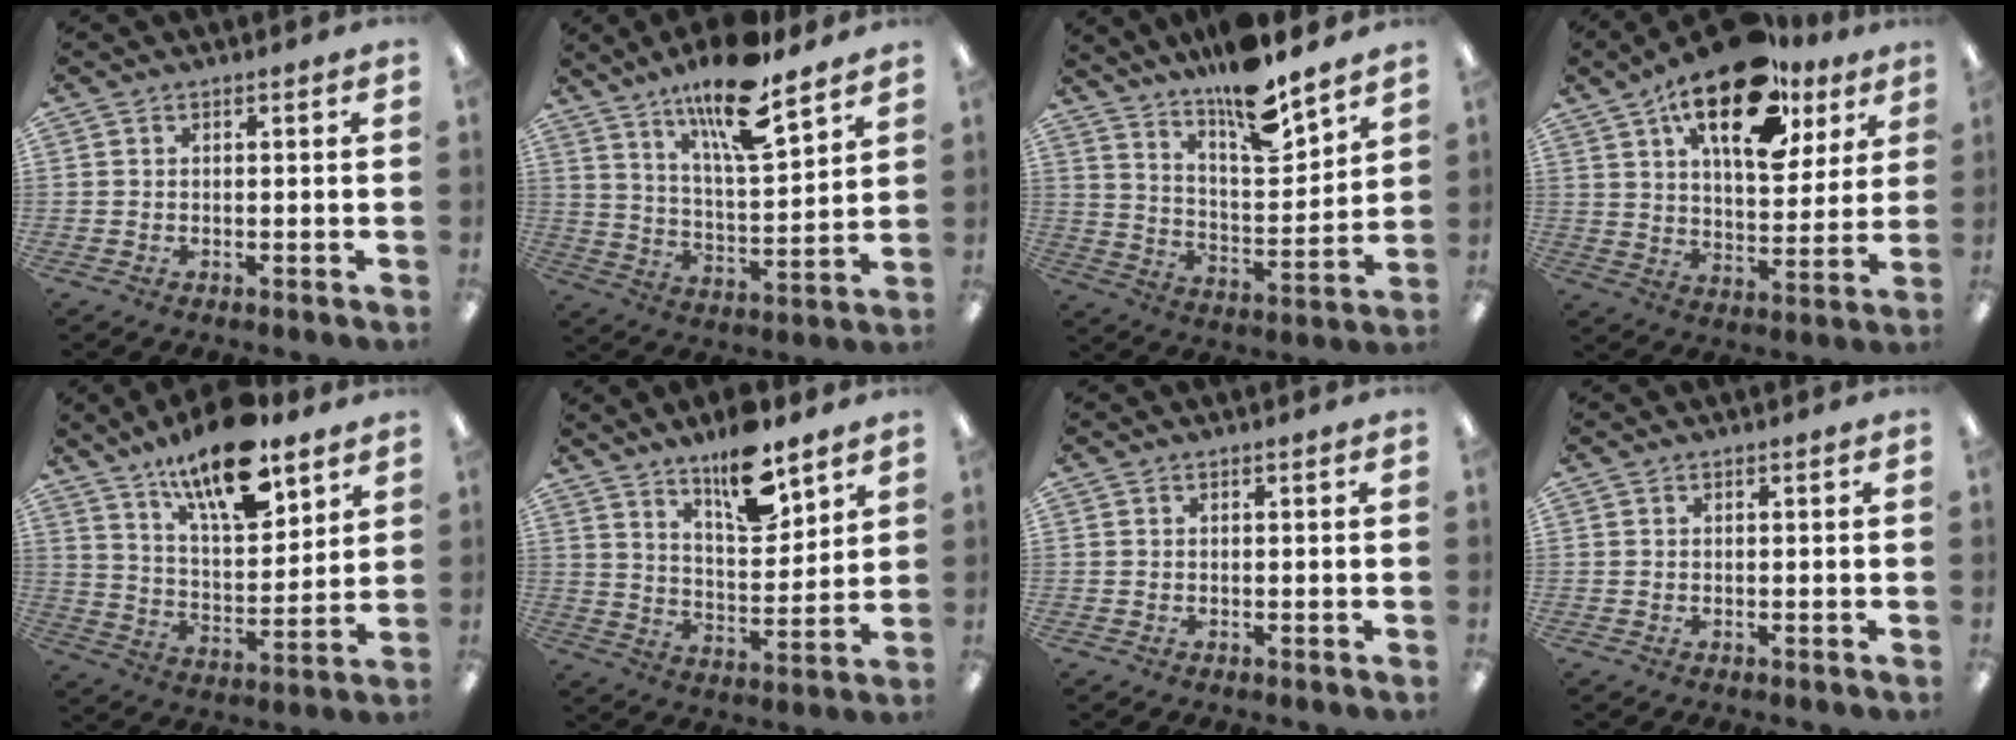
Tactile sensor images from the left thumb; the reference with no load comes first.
{"total": 16.4, "force": [12.4, 3.7, 10.1], "torque": [-0.170, -0.071, 0.203]}
{"total": 14.0, "force": [12.1, 2.7, 6.6], "torque": [-0.111, -0.092, 0.206]}
{"total": 21.6, "force": [12.9, 10.0, 14.2], "torque": [-0.218, -0.057, 0.214]}
{"total": 17.9, "force": [13.1, 6.2, 10.6], "torque": [-0.172, -0.076, 0.218]}
{"total": 13.5, "force": [10.1, 4.7, 7.8], "torque": [-0.110, -0.064, 0.172]}
{"total": 0.0}
{"total": 0.0}